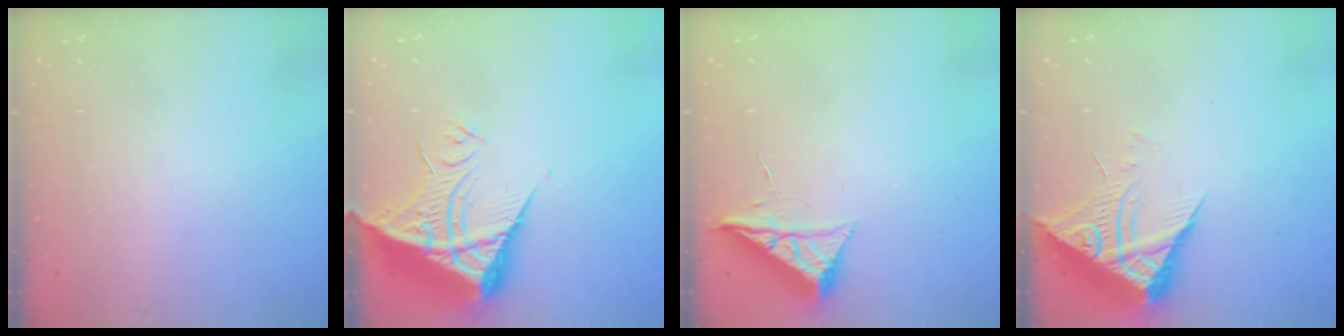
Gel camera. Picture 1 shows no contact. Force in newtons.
{"total": 13.2, "press": 13.1, "slide": 1.2}
{"total": 6.1, "press": 6.1, "slide": 0.7}
{"total": 8.8, "press": 8.7, "slide": 0.9}